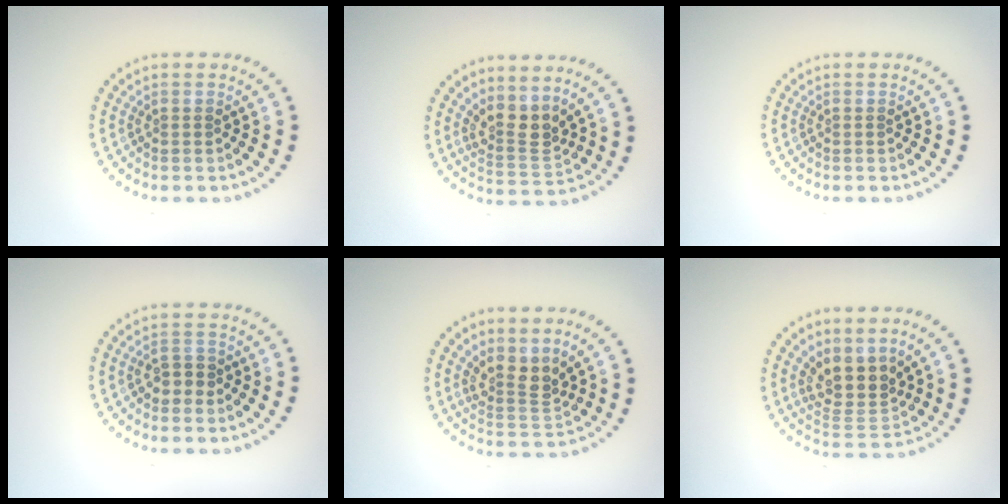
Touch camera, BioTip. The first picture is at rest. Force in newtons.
{"total": 2.8, "press": 2.3, "slide": 1.7}
{"total": 0.0}
{"total": 1.8, "press": 1.7, "slide": 0.6}
{"total": 3.1, "press": 2.2, "slide": 2.1}
{"total": 3.8, "press": 3.0, "slide": 2.4}